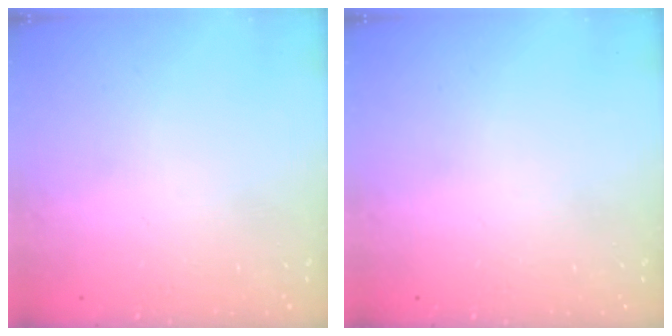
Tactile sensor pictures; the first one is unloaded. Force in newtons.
{"total": 0.0}